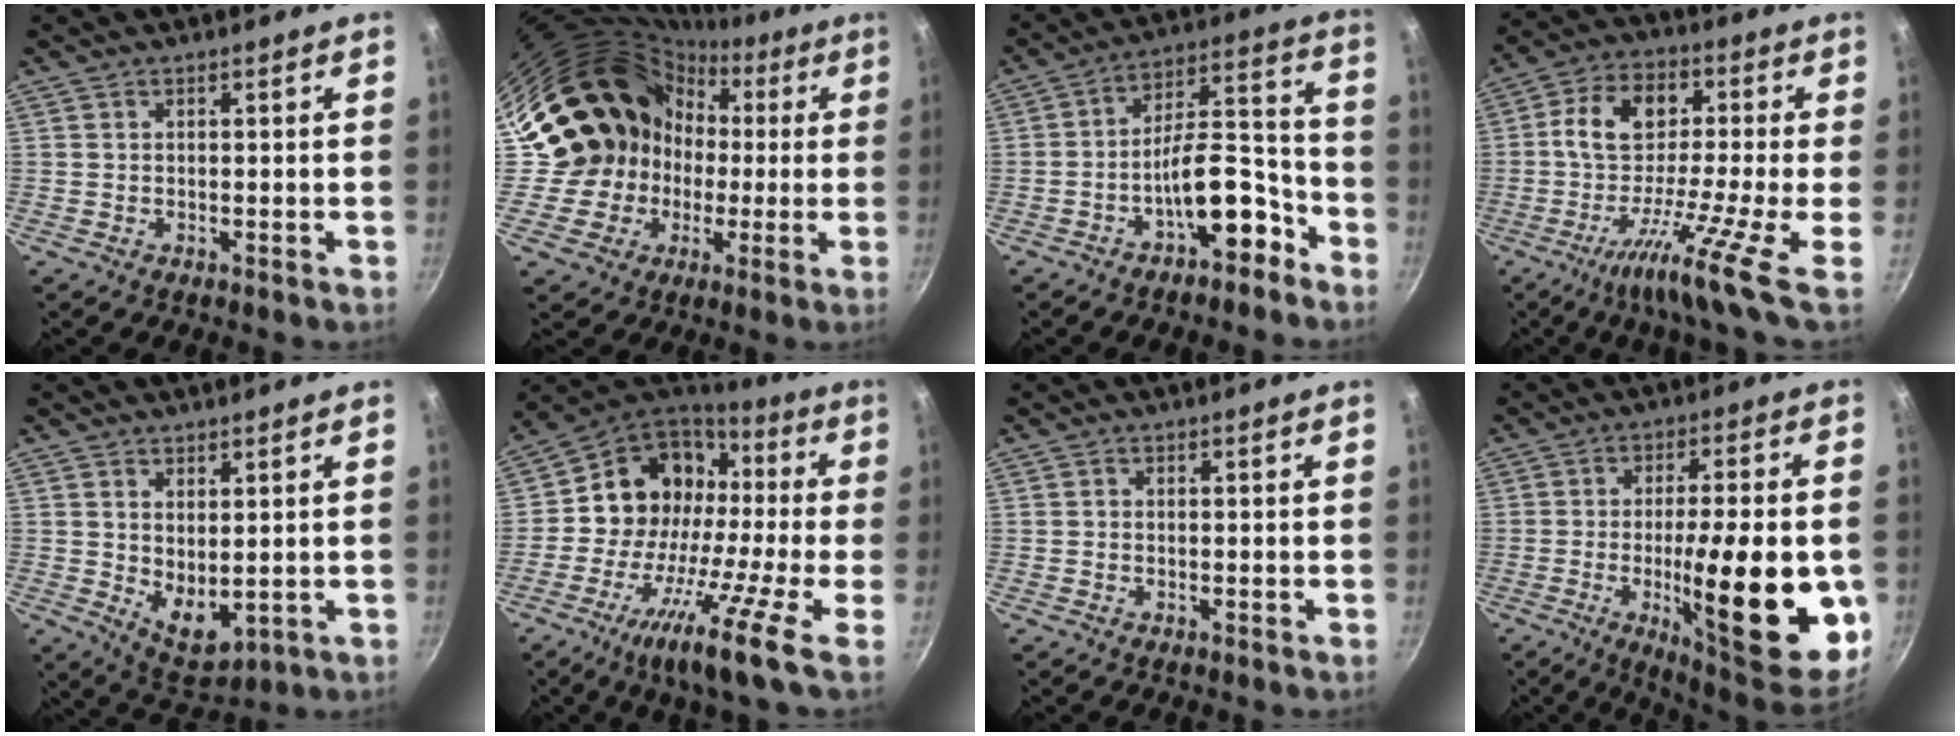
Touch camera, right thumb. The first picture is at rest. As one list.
[{"total": 20.4, "force": [0.8, 18.8, 7.7], "torque": [-0.110, 0.056, 0.022]}, {"total": 12.7, "force": [-6.7, 5.3, 9.4], "torque": [-0.106, 0.084, -0.098]}, {"total": 16.9, "force": [-4.7, 4.2, 15.6], "torque": [-0.260, 0.023, -0.117]}, {"total": 7.1, "force": [1.4, 4.0, 5.7], "torque": [-0.076, -0.028, 0.040]}, {"total": 18.9, "force": [-4.5, 9.4, 15.7], "torque": [-0.247, 0.050, -0.105]}, {"total": 0.0}, {"total": 24.6, "force": [-4.9, 6.9, 23.1], "torque": [-0.304, 0.001, -0.065]}]